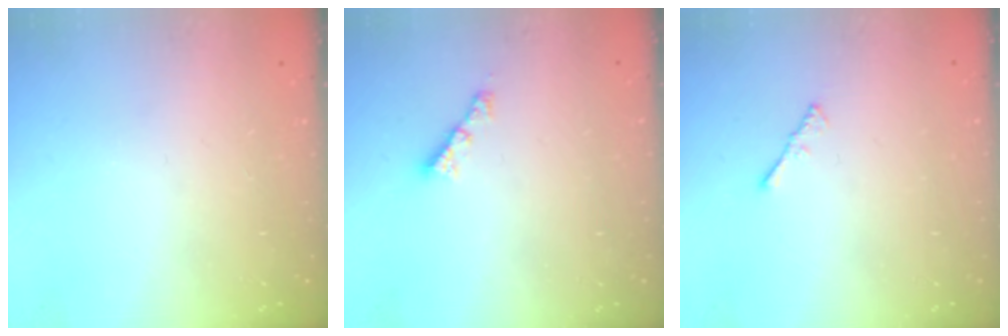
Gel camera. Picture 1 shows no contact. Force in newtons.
{"total": 2.4, "press": 2.4, "slide": 0.3}
{"total": 1.5, "press": 1.4, "slide": 0.4}